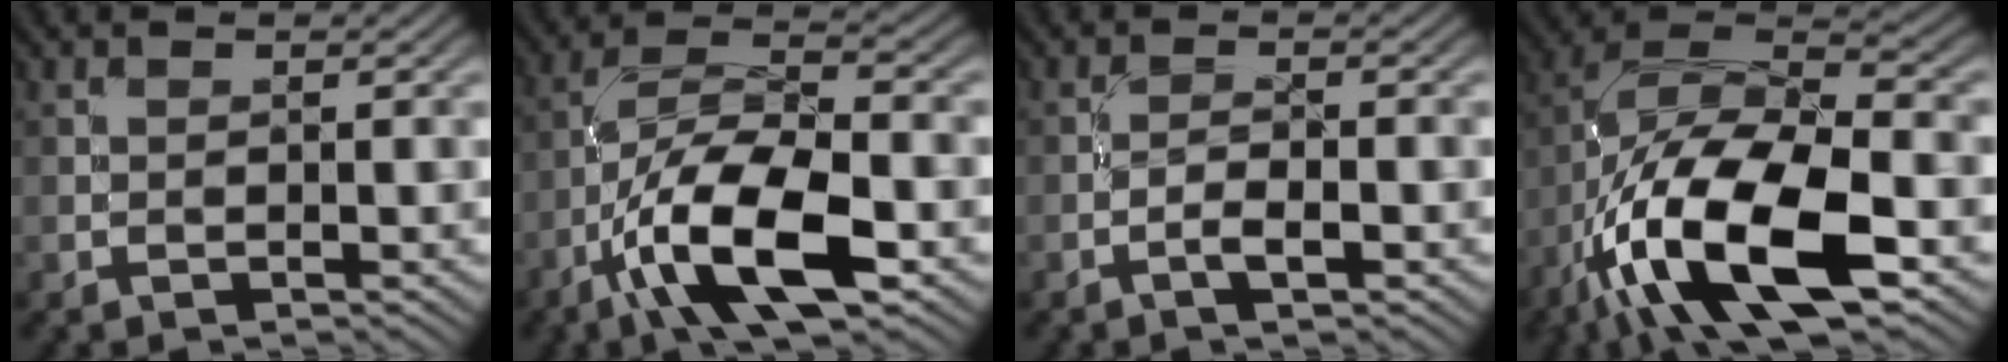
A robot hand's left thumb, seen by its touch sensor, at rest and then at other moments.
{"total": 12.4, "force": [-5.6, 4.3, 10.2], "torque": [-0.191, -0.001, -0.110]}
{"total": 2.1, "force": [-1.2, 0.4, 1.7], "torque": [-0.036, 0.006, -0.028]}
{"total": 16.6, "force": [-7.4, 6.4, 13.4], "torque": [-0.268, -0.010, -0.142]}